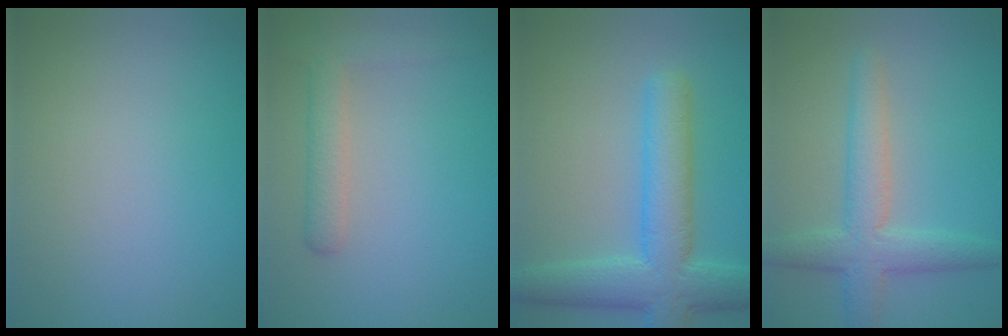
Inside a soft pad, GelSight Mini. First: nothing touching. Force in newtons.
{"total": 2.8, "press": 2.8, "slide": 0.2}
{"total": 7.1, "press": 7.1, "slide": 0.4}
{"total": 4.3, "press": 4.3, "slide": 0.3}